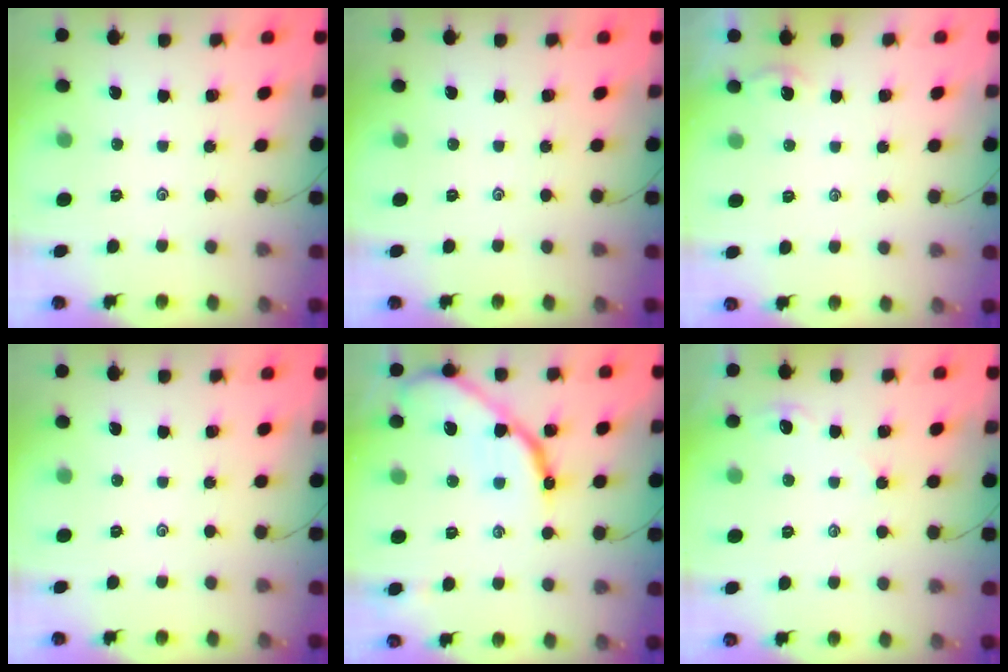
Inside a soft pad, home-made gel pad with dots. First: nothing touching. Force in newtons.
{"total": 0.0}
{"total": 0.8, "press": 0.8, "slide": 0.2}
{"total": 0.0}
{"total": 13.2, "press": 13.1, "slide": 1.4}
{"total": 1.8, "press": 1.8, "slide": 0.2}